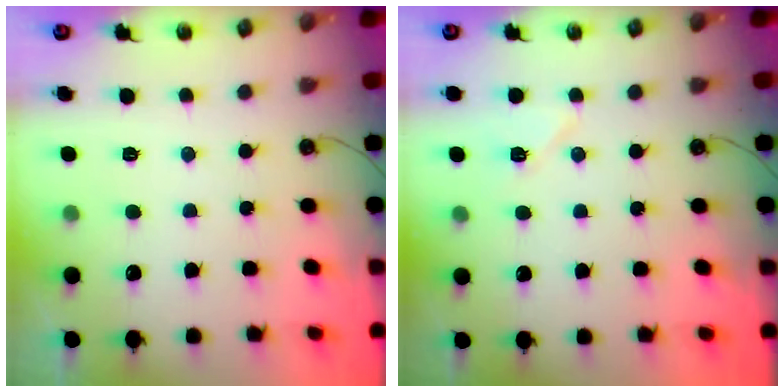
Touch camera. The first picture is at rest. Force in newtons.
{"total": 7.0, "press": 6.8, "slide": 1.6}